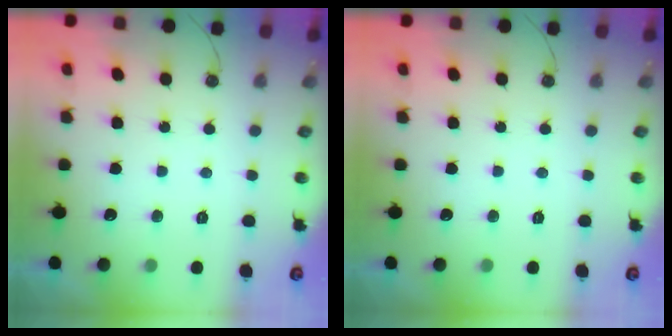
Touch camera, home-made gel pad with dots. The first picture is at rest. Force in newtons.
{"total": 0.0}